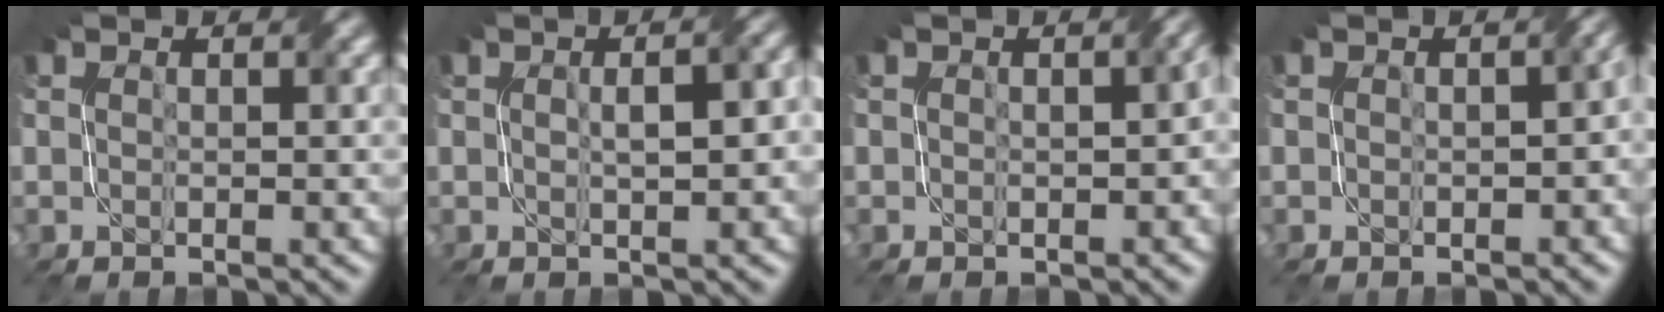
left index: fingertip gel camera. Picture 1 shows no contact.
{"total": 3.9, "force": [0.4, 1.3, 3.7], "torque": [-0.043, 0.017, 0.005]}
{"total": 2.5, "force": [0.2, 1.3, 2.1], "torque": [-0.020, 0.004, 0.005]}
{"total": 3.1, "force": [0.0, 1.8, 2.5], "torque": [-0.016, 0.002, 0.005]}